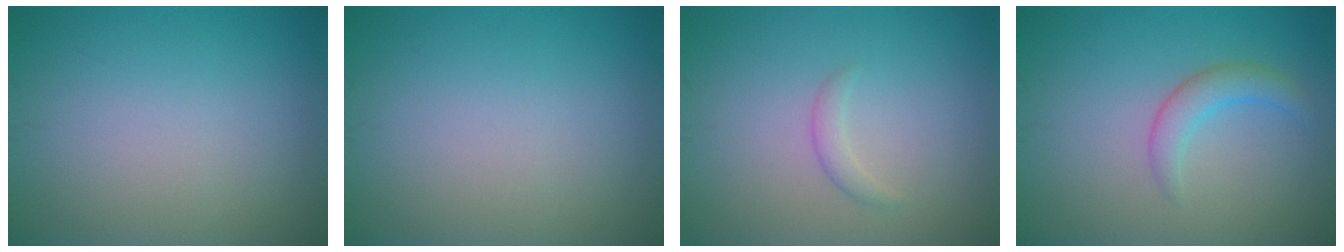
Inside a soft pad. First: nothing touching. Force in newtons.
{"total": 0.0}
{"total": 1.1, "press": 1.1, "slide": 0.1}
{"total": 2.4, "press": 2.4, "slide": 0.0}